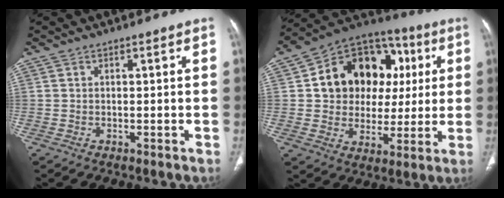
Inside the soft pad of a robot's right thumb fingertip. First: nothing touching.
{"total": 20.2, "force": [4.0, 15.8, 11.9], "torque": [-0.125, 0.031, 0.068]}